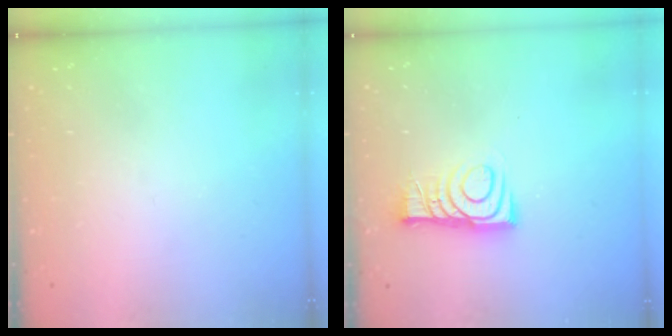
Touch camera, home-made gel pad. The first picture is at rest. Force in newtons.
{"total": 9.5, "press": 9.5, "slide": 0.3}